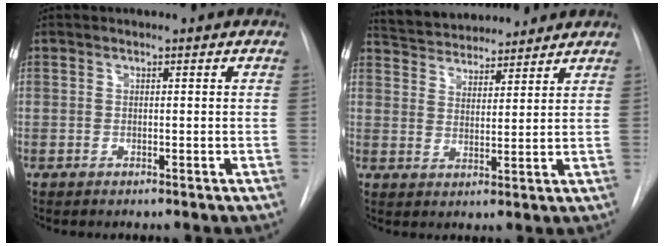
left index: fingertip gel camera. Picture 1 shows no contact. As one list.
[{"total": 12.1, "force": [11.3, 3.1, 3.1], "torque": [-0.047, 0.022, 0.180]}]